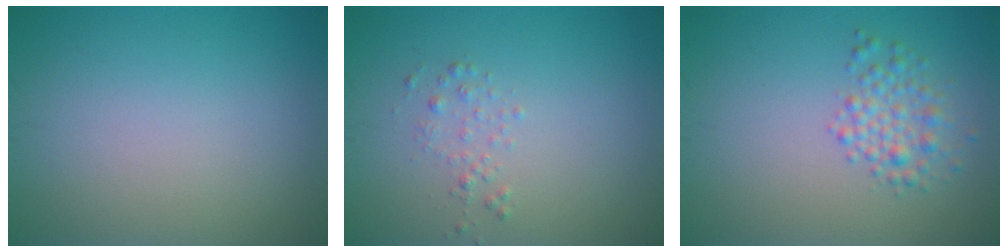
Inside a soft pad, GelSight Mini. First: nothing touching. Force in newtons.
{"total": 1.1, "press": 1.1, "slide": 0.1}
{"total": 2.5, "press": 2.5, "slide": 0.0}